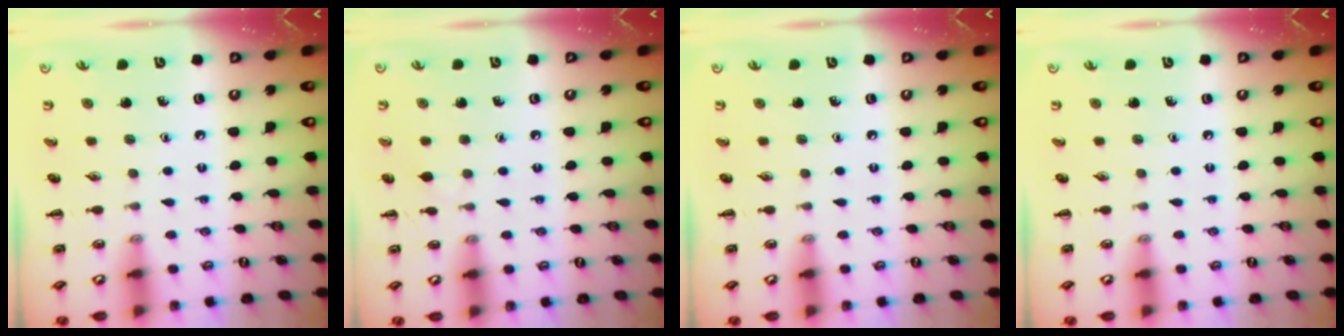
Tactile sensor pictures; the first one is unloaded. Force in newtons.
{"total": 4.5, "press": 4.2, "slide": 1.5}
{"total": 0.0}
{"total": 0.0}